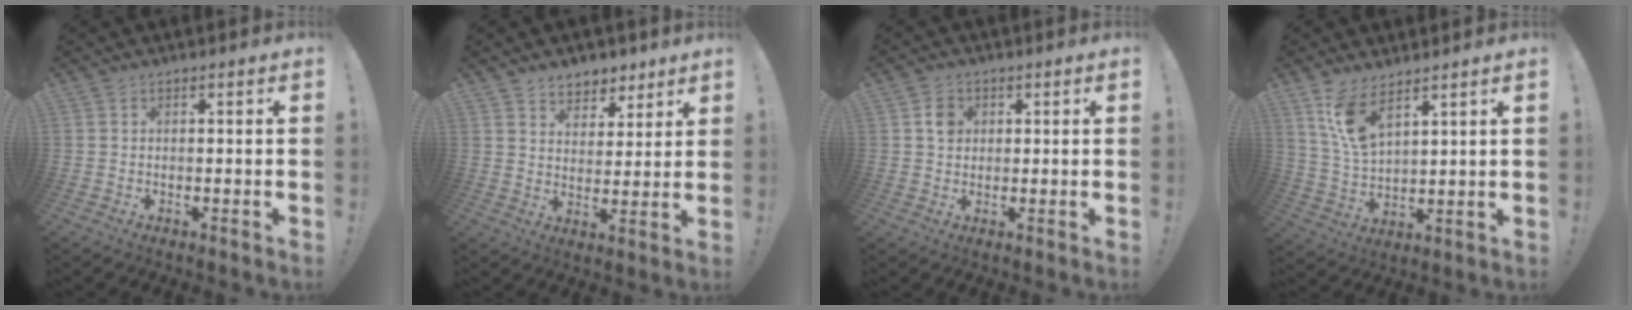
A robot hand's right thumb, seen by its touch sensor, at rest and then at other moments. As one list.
[{"total": 7.0, "force": [5.2, 4.6, 0.9], "torque": [-0.007, -0.043, 0.099]}, {"total": 3.9, "force": [0.9, 3.5, 1.5], "torque": [-0.009, -0.004, 0.012]}, {"total": 9.8, "force": [6.5, 3.8, 6.3], "torque": [-0.128, -0.023, 0.126]}]